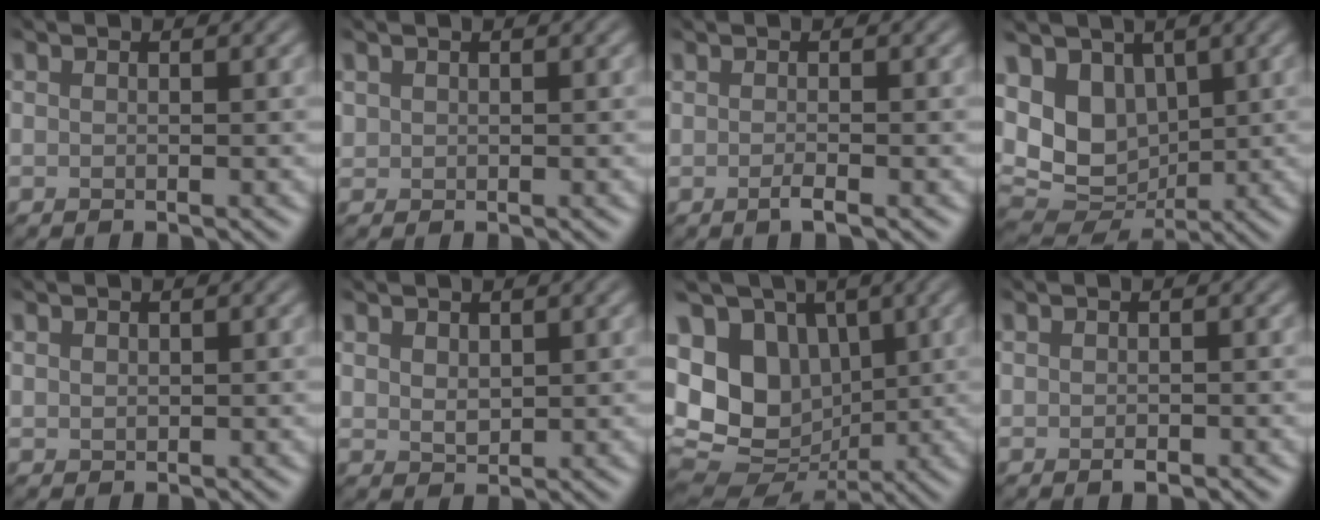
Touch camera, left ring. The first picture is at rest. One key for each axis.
{"total": 0.6, "fx": 0.3, "fy": 0.5, "fz": 0.2, "tx": -0.010, "ty": 0.001, "tz": 0.011}
{"total": 1.2, "fx": -0.4, "fy": 0.2, "fz": 1.2, "tx": -0.022, "ty": -0.006, "tz": -0.007}
{"total": 7.7, "fx": 1.1, "fy": 5.6, "fz": 5.2, "tx": -0.115, "ty": -0.010, "tz": 0.018}
{"total": 0.8, "fx": 0.5, "fy": 0.5, "fz": 0.4, "tx": -0.012, "ty": 0.001, "tz": 0.015}
{"total": 2.1, "fx": 0.9, "fy": 1.3, "fz": 1.5, "tx": -0.036, "ty": -0.003, "tz": 0.025}
{"total": 11.7, "fx": 0.8, "fy": 8.9, "fz": 7.5, "tx": -0.157, "ty": -0.004, "tz": 0.023}
{"total": 0.6, "fx": 0.0, "fy": 0.2, "fz": 0.5, "tx": -0.012, "ty": -0.003, "tz": 0.003}